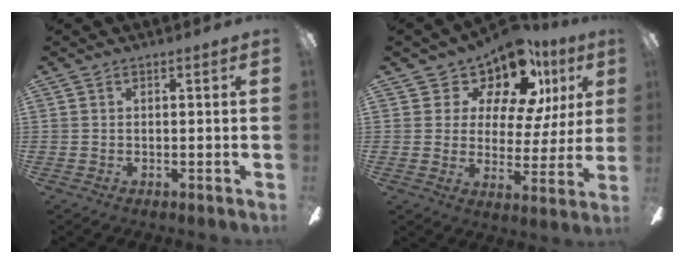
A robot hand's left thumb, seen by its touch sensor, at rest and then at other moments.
{"total": 13.4, "force": [10.3, 6.2, 5.9], "torque": [-0.110, -0.073, 0.182]}